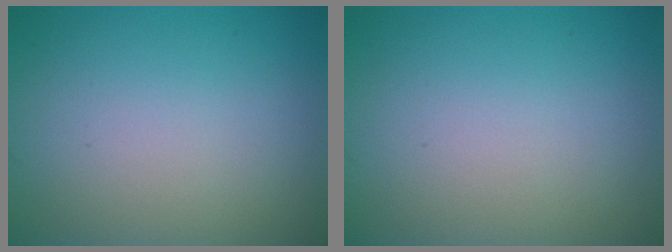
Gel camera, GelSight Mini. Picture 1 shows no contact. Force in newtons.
{"total": 0.0}